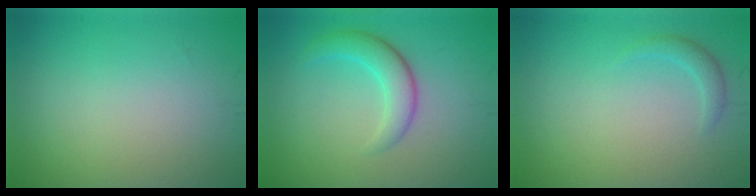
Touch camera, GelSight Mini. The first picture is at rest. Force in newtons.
{"total": 3.3, "press": 3.3, "slide": 0.2}
{"total": 1.3, "press": 1.3, "slide": 0.2}